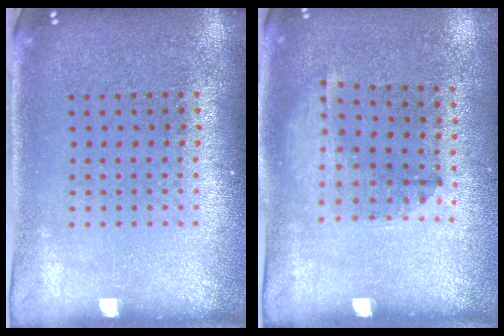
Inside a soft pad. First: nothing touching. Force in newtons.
{"total": 1.3, "press": 0.8, "slide": 1.0}